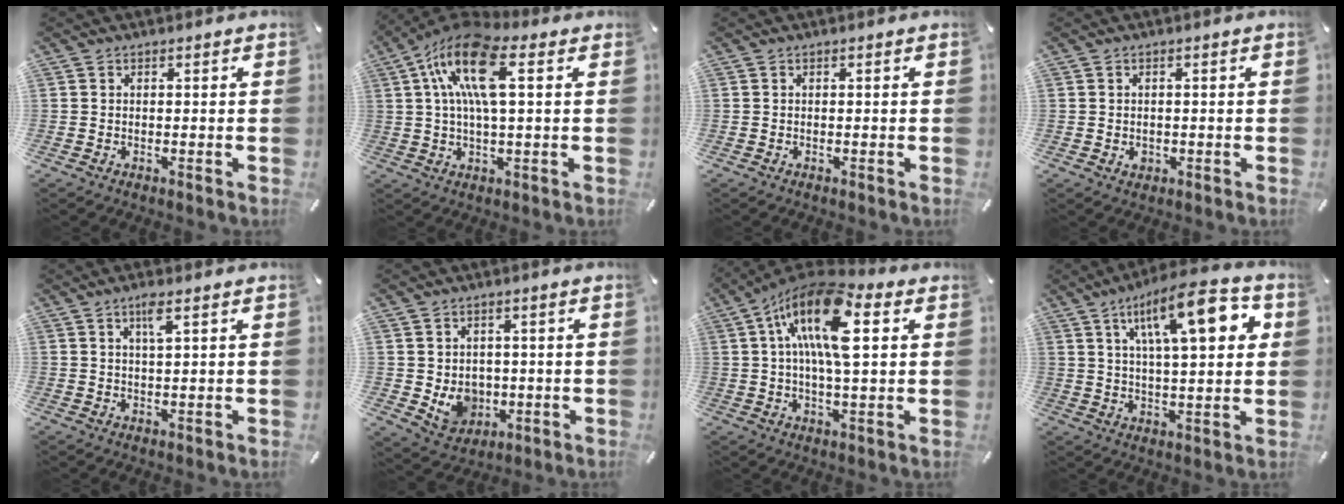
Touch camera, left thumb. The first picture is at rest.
{"total": 15.5, "force": [4.6, 6.2, 13.5], "torque": [-0.270, 0.000, 0.078]}
{"total": 0.0}
{"total": 1.5, "force": [-0.2, 1.3, 0.6], "torque": [-0.011, 0.004, -0.006]}
{"total": 3.7, "force": [2.0, 0.4, 3.1], "torque": [-0.067, 0.002, 0.032]}
{"total": 7.1, "force": [0.0, 6.7, 2.2], "torque": [-0.032, -0.006, 0.006]}
{"total": 17.0, "force": [5.1, 6.9, 14.7], "torque": [-0.271, -0.006, 0.084]}
{"total": 18.0, "force": [7.7, 6.1, 15.1], "torque": [-0.237, -0.018, 0.116]}